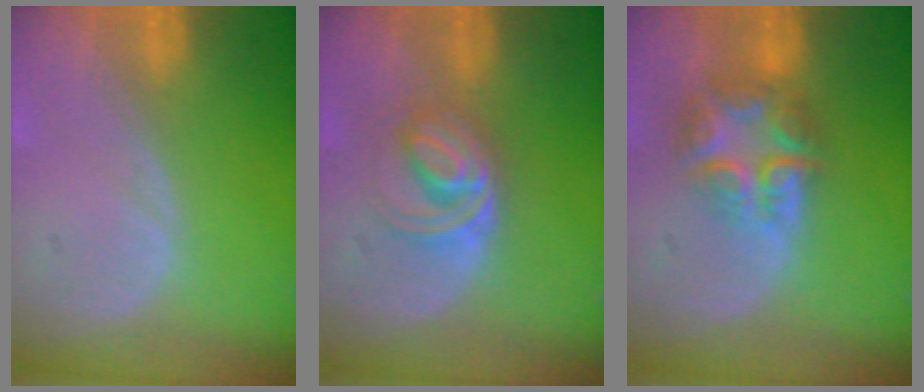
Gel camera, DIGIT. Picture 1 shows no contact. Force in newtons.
{"total": 5.0, "press": 4.9, "slide": 1.0}
{"total": 7.8, "press": 6.7, "slide": 4.1}